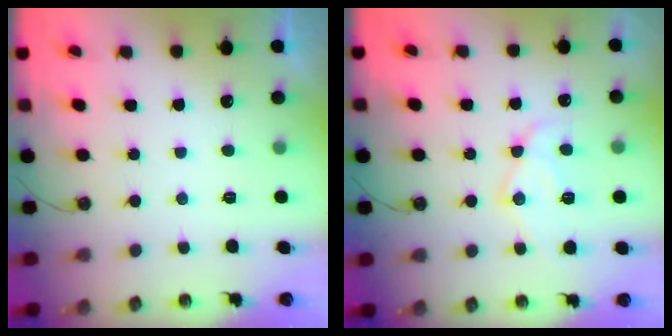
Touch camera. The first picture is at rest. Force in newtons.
{"total": 12.7, "press": 12.7, "slide": 1.1}